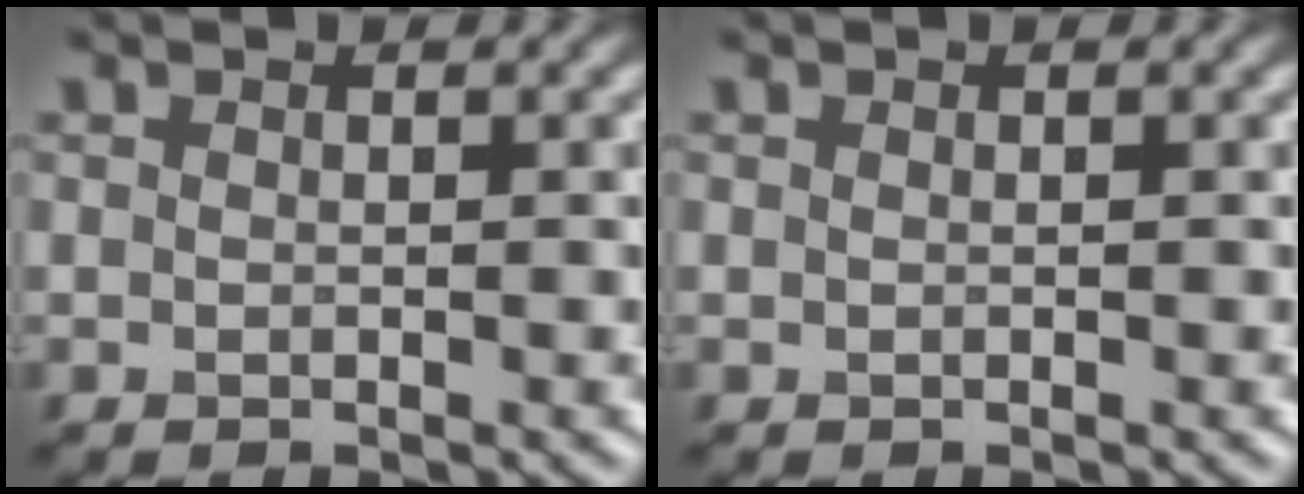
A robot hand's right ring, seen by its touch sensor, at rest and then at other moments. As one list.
[{"total": 0.0}]